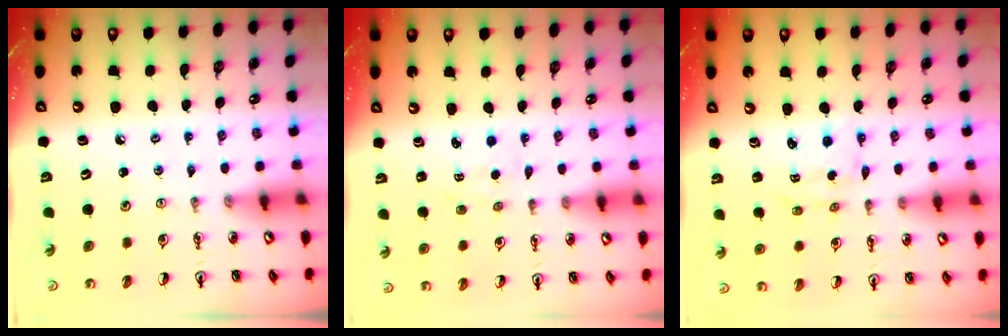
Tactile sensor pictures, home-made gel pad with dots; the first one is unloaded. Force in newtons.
{"total": 1.3, "press": 1.3, "slide": 0.2}
{"total": 1.9, "press": 1.9, "slide": 0.4}